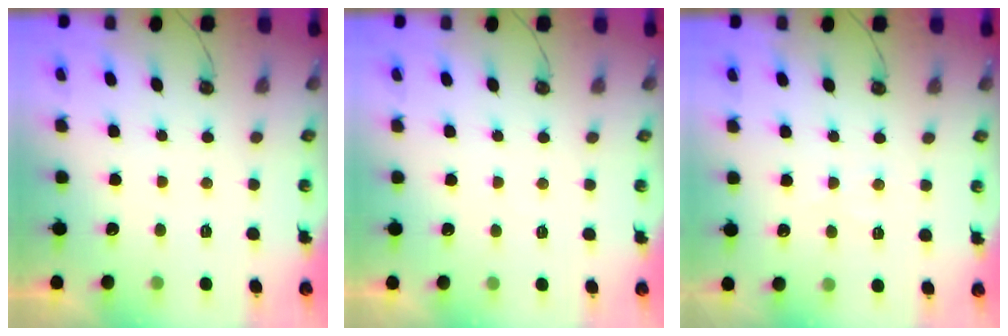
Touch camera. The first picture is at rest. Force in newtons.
{"total": 2.4, "press": 2.3, "slide": 0.5}
{"total": 4.6, "press": 4.5, "slide": 0.7}